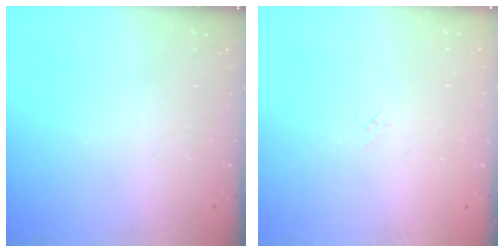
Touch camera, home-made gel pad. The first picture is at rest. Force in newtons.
{"total": 1.7, "press": 1.6, "slide": 0.2}